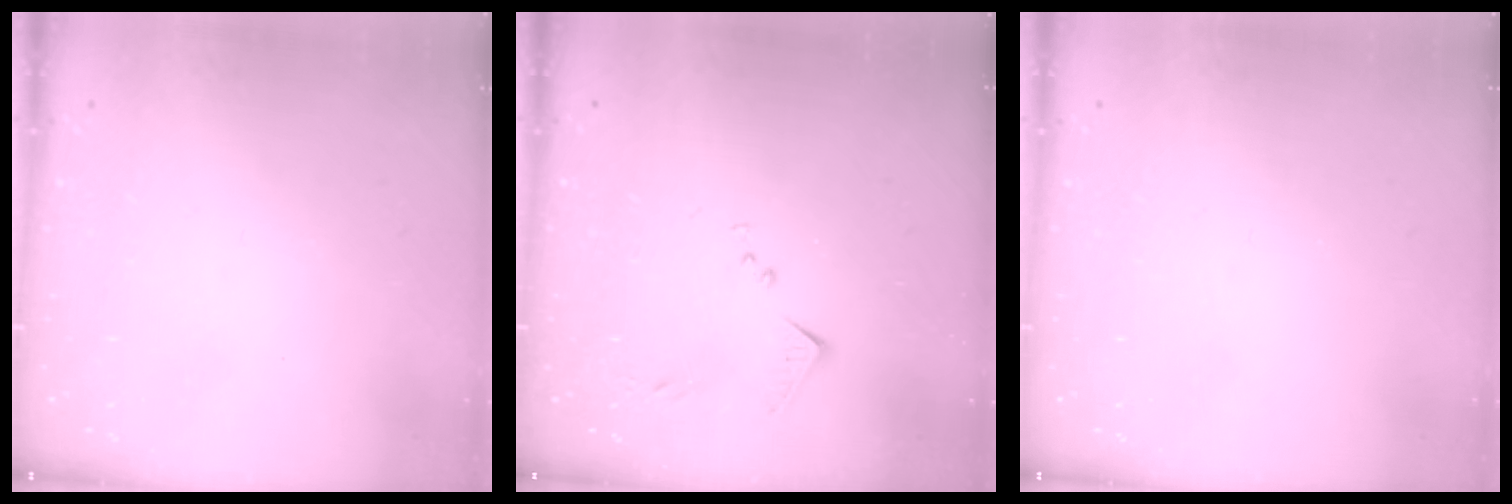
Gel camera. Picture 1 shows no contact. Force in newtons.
{"total": 6.9, "press": 6.9, "slide": 0.5}
{"total": 0.0}